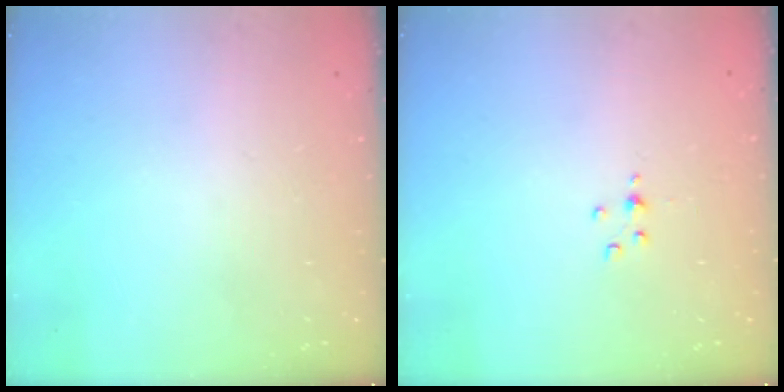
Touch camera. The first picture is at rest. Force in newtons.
{"total": 3.0, "press": 3.0, "slide": 0.5}